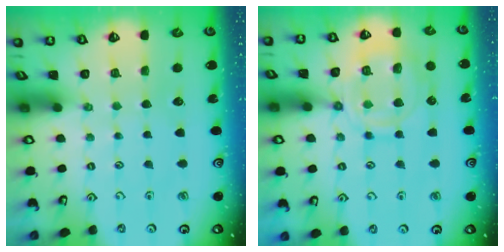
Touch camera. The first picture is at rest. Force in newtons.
{"total": 12.7, "press": 12.7, "slide": 1.2}